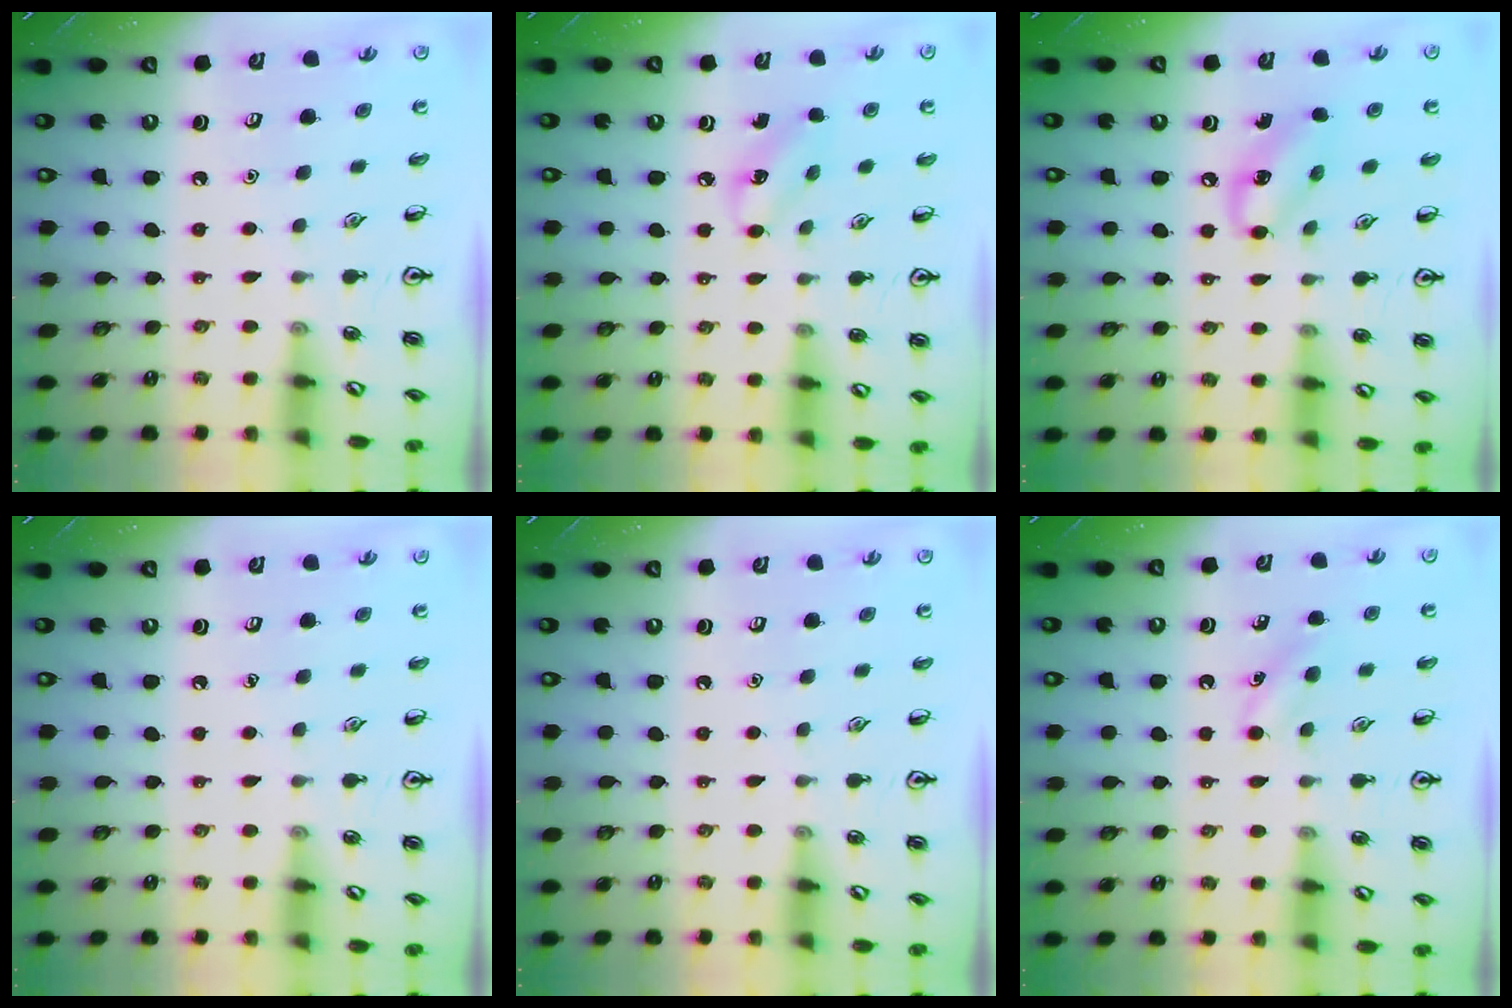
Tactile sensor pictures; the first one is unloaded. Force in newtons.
{"total": 3.7, "press": 3.5, "slide": 1.3}
{"total": 7.4, "press": 7.3, "slide": 1.1}
{"total": 0.0}
{"total": 0.0}
{"total": 3.9, "press": 3.7, "slide": 1.2}